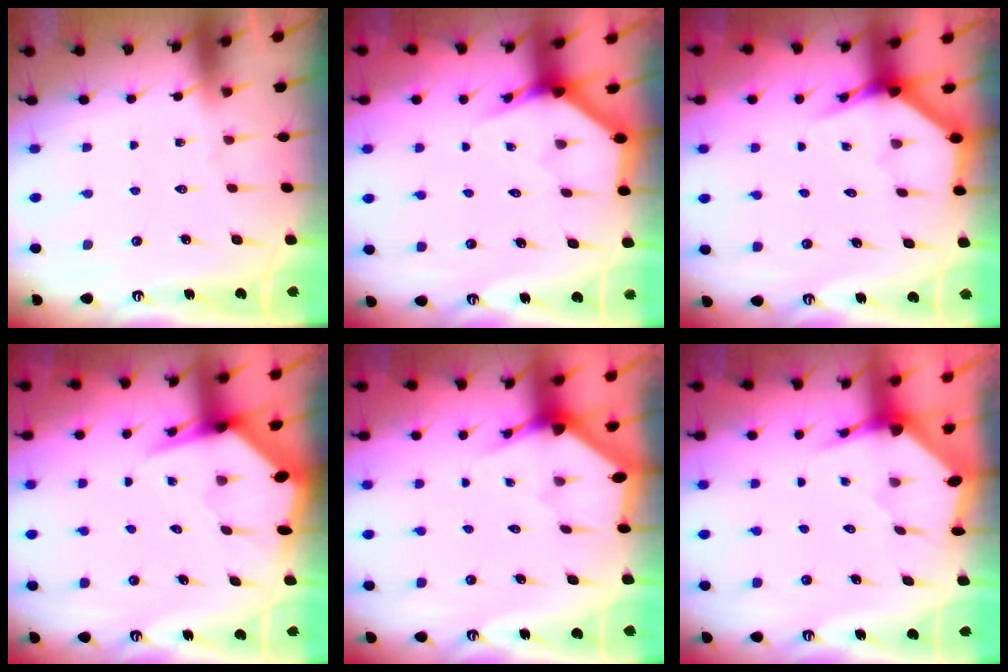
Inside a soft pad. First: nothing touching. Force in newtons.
{"total": 4.0, "press": 4.0, "slide": 0.5}
{"total": 3.8, "press": 3.8, "slide": 0.2}
{"total": 5.4, "press": 5.4, "slide": 0.6}
{"total": 2.9, "press": 2.9, "slide": 0.1}
{"total": 3.7, "press": 3.6, "slide": 0.5}